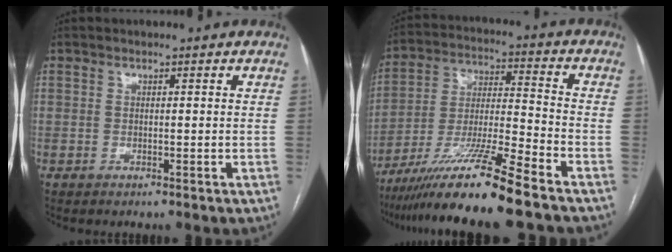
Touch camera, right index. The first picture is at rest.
{"total": 15.2, "force": [-11.7, -1.5, 9.6], "torque": [-0.181, -0.020, -0.211]}